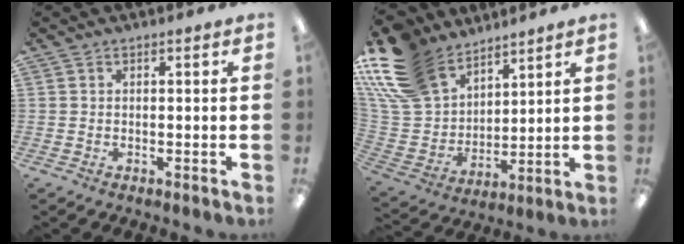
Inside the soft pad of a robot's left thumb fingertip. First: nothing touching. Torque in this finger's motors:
{"motor_torque": [0.57, 0.55, 1.37, -1.40, 0.20]}